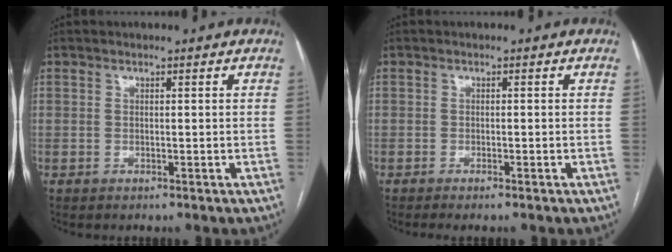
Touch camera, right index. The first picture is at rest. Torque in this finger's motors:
{"motor_torque": [0.47, -0.45, -0.01, 0.00]}